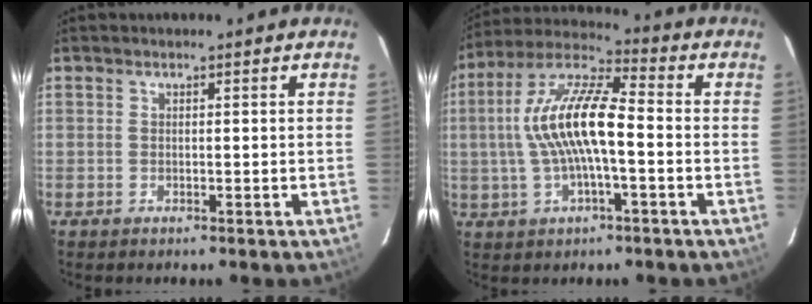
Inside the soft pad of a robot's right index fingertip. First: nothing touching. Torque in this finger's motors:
{"motor_torque": [0.62, -0.08, 1.05, 0.21]}